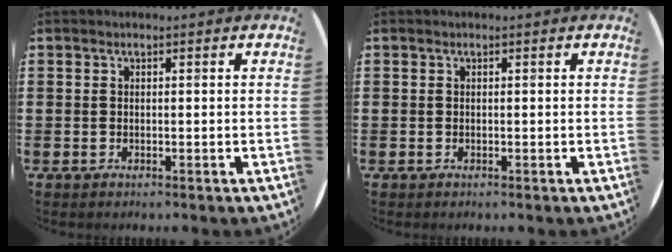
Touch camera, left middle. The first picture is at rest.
{"total": 0.0}